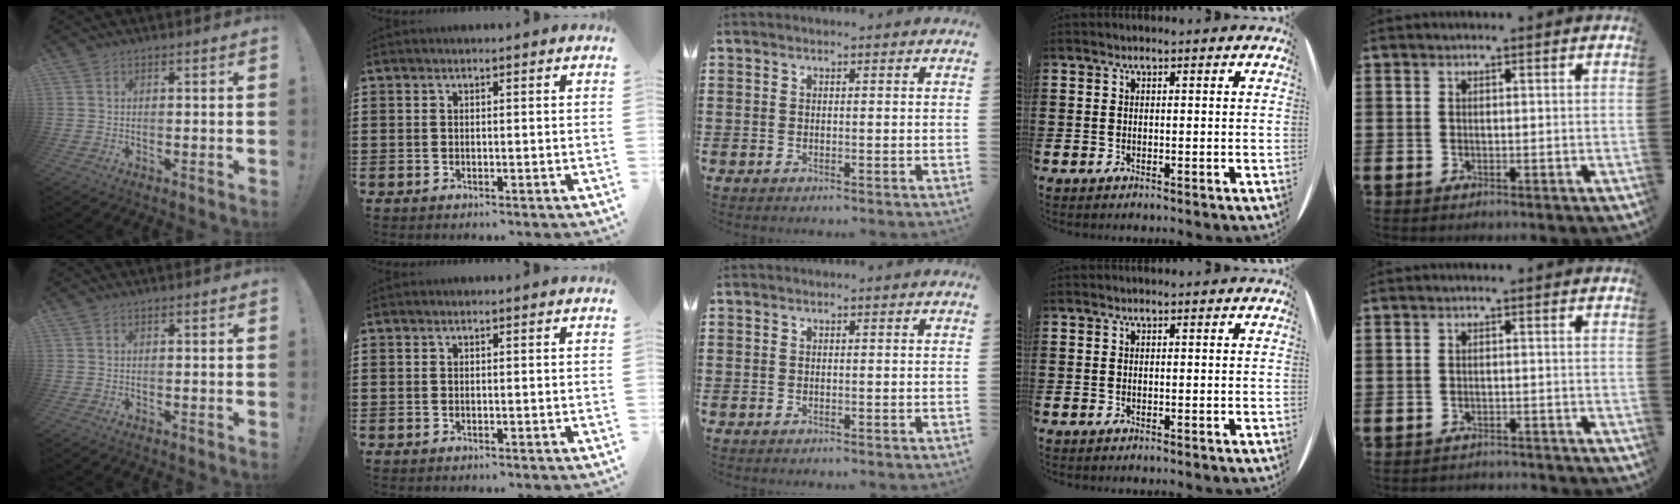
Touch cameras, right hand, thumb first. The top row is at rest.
{"little": {"total": 1.2, "force": [-1.2, 0.0, -0.1], "torque": [-0.003, 0.003, -0.025]}}